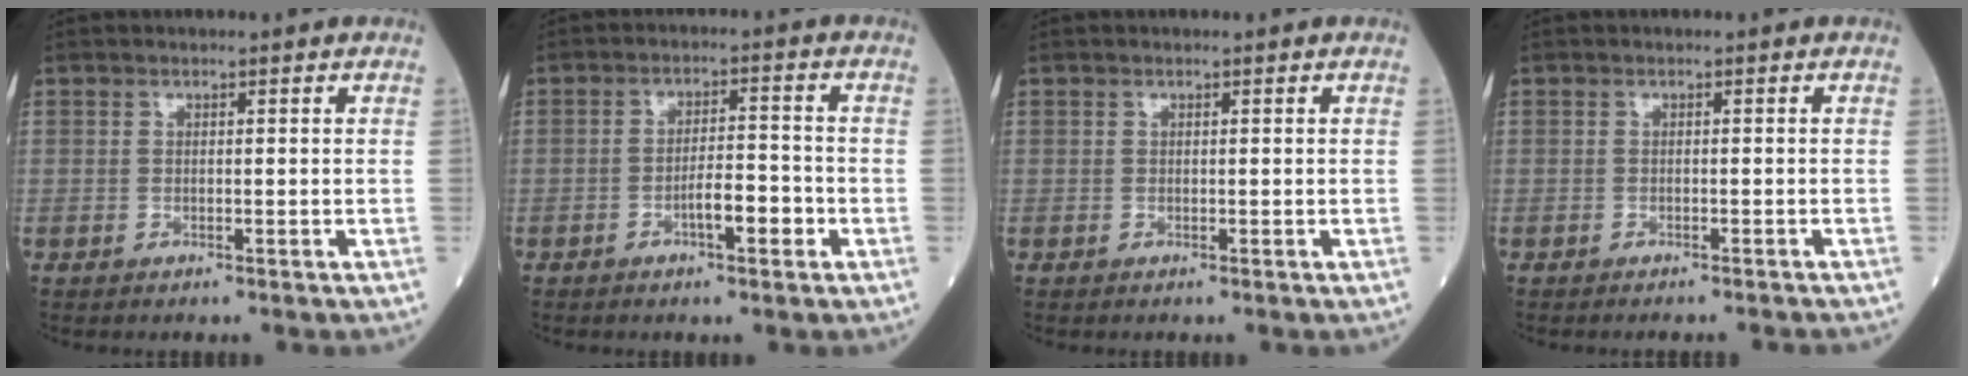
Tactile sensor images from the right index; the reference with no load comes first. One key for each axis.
{"total": 4.7, "fx": -2.1, "fy": 1.1, "fz": 4.1, "tx": -0.064, "ty": 0.005, "tz": -0.037}
{"total": 0.0}
{"total": 4.3, "fx": -4.1, "fy": 0.2, "fz": 1.3, "tx": -0.014, "ty": -0.016, "tz": -0.044}